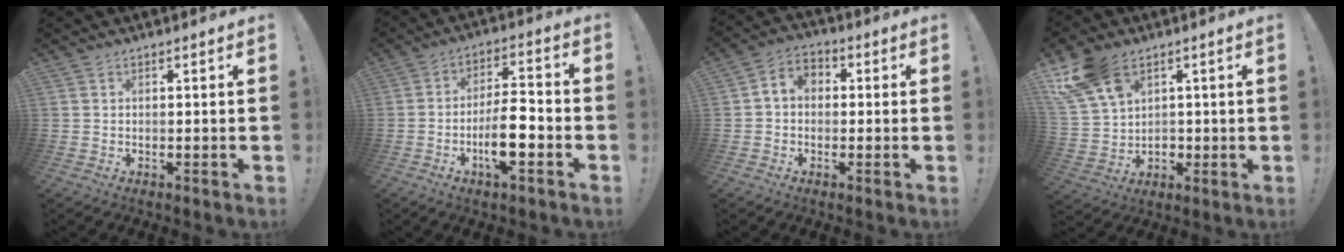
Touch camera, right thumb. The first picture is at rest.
{"total": 11.3, "force": [-4.0, 3.7, 9.9], "torque": [-0.178, 0.015, -0.073]}
{"total": 5.0, "force": [-0.4, 4.0, 2.9], "torque": [-0.052, 0.014, -0.004]}
{"total": 15.2, "force": [6.9, 10.9, 8.1], "torque": [-0.180, -0.026, 0.135]}